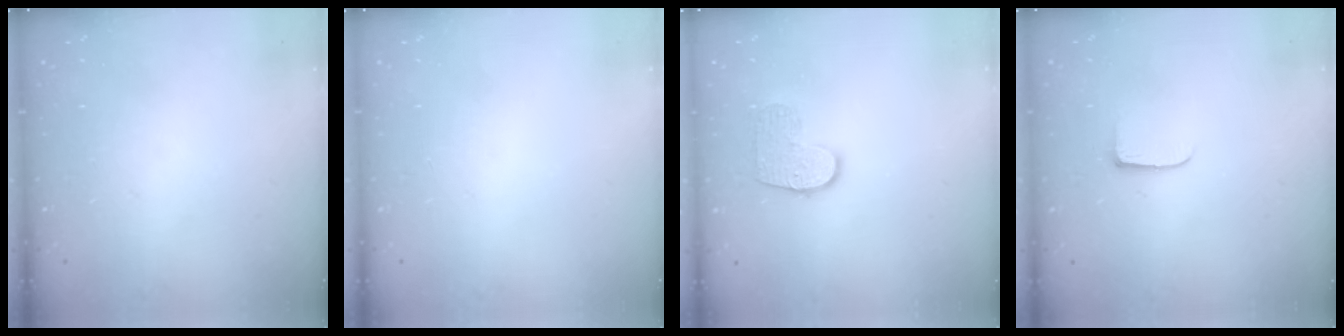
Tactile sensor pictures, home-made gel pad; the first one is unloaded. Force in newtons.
{"total": 0.0}
{"total": 8.7, "press": 8.7, "slide": 0.4}
{"total": 5.0, "press": 5.0, "slide": 0.5}